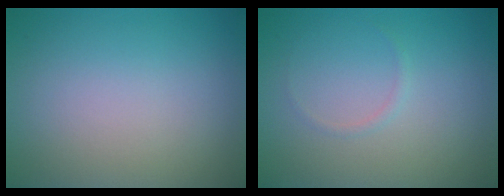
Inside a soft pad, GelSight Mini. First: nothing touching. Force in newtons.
{"total": 0.5, "press": 0.5, "slide": 0.1}